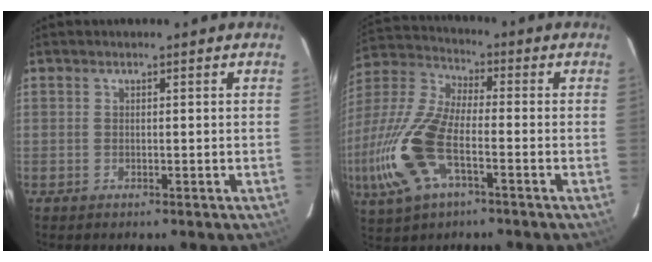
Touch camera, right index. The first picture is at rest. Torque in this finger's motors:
{"motor_torque": [1.83, -0.31, 1.06, 0.21]}